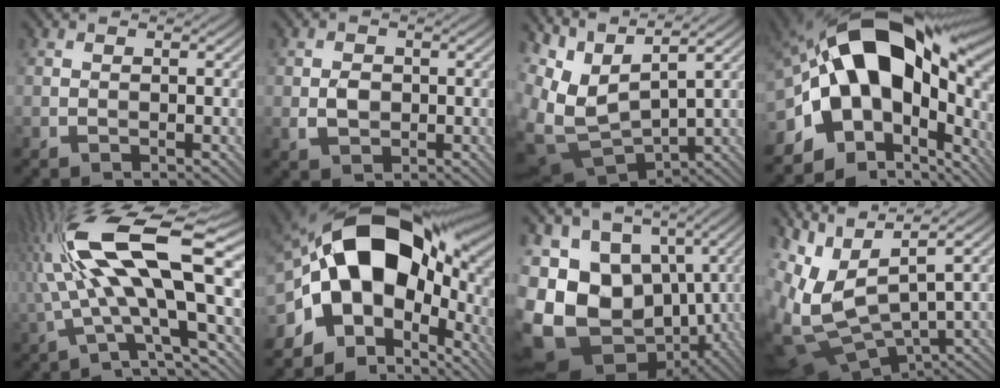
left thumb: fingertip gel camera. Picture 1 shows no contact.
{"total": 2.3, "force": [0.0, 2.0, 1.2], "torque": [-0.023, -0.005, 0.001]}
{"total": 8.5, "force": [3.3, 4.1, 6.7], "torque": [-0.173, -0.013, 0.083]}
{"total": 18.0, "force": [-0.4, 11.3, 14.1], "torque": [-0.233, 0.003, 0.001]}
{"total": 18.1, "force": [3.0, 6.6, 16.6], "torque": [-0.331, 0.005, 0.061]}
{"total": 17.6, "force": [-0.1, 11.8, 13.0], "torque": [-0.227, -0.007, 0.002]}
{"total": 17.9, "force": [-2.3, 14.5, 10.1], "torque": [-0.230, -0.022, -0.021]}
{"total": 10.9, "force": [0.2, 5.2, 9.6], "torque": [-0.237, -0.015, 0.035]}